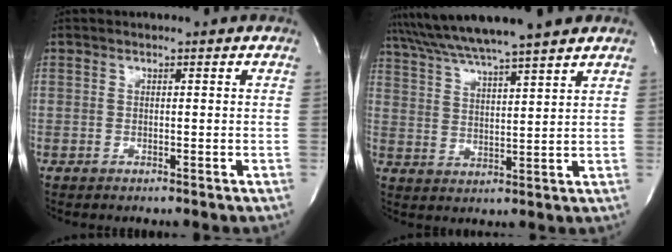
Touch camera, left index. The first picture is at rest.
{"total": 13.0, "force": [11.3, -0.9, 6.3], "torque": [-0.117, 0.024, 0.182]}